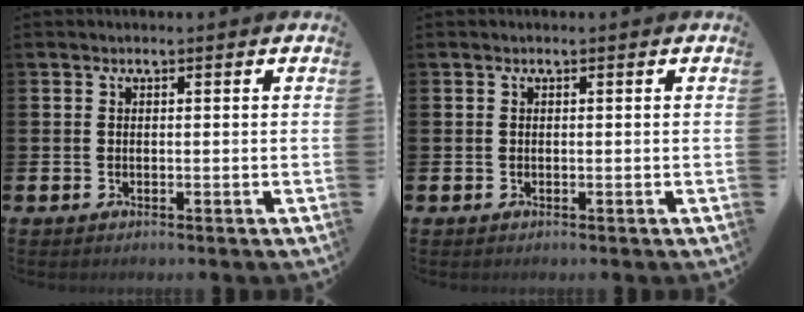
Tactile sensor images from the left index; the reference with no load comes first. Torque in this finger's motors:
{"motor_torque": [0.00, 0.00, 0.00, 0.01]}